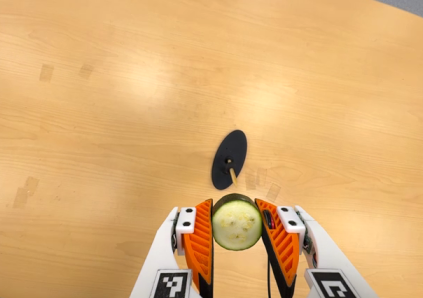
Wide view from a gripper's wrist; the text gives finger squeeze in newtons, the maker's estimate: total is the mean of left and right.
{"total": 8.6, "left": 7.6, "right": 9.7}